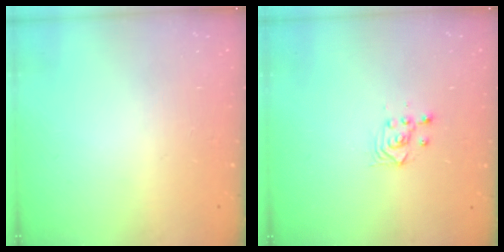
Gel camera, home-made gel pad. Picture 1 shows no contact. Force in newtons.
{"total": 3.3, "press": 3.3, "slide": 0.4}